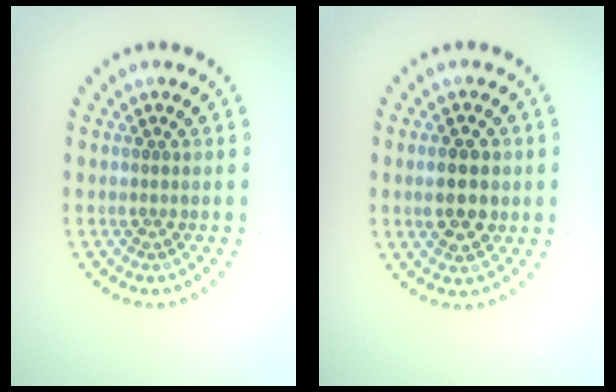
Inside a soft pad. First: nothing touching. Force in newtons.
{"total": 4.5, "press": 4.5, "slide": 0.1}